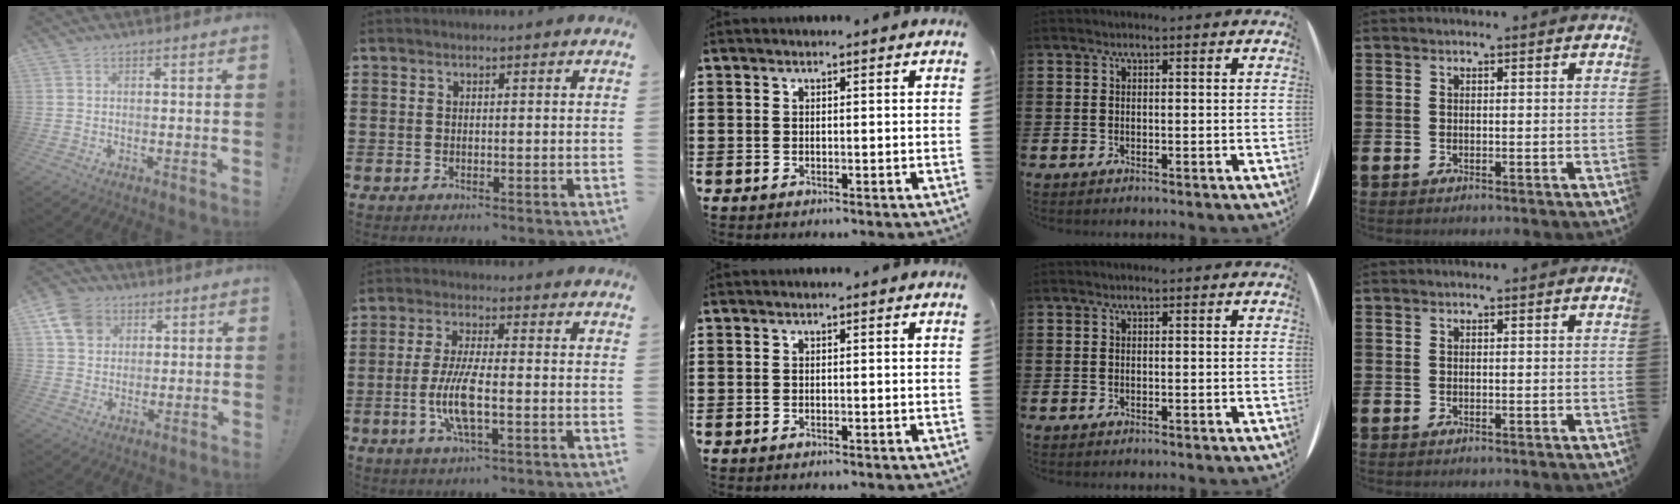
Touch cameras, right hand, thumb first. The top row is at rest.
{"thumb": {"total": 11.4, "force": [5.0, 9.2, 4.6], "torque": [-0.072, -0.018, 0.103]}, "index": {"total": 7.5, "force": [-2.0, 1.8, 7.0], "torque": [-0.151, -0.011, -0.042]}}